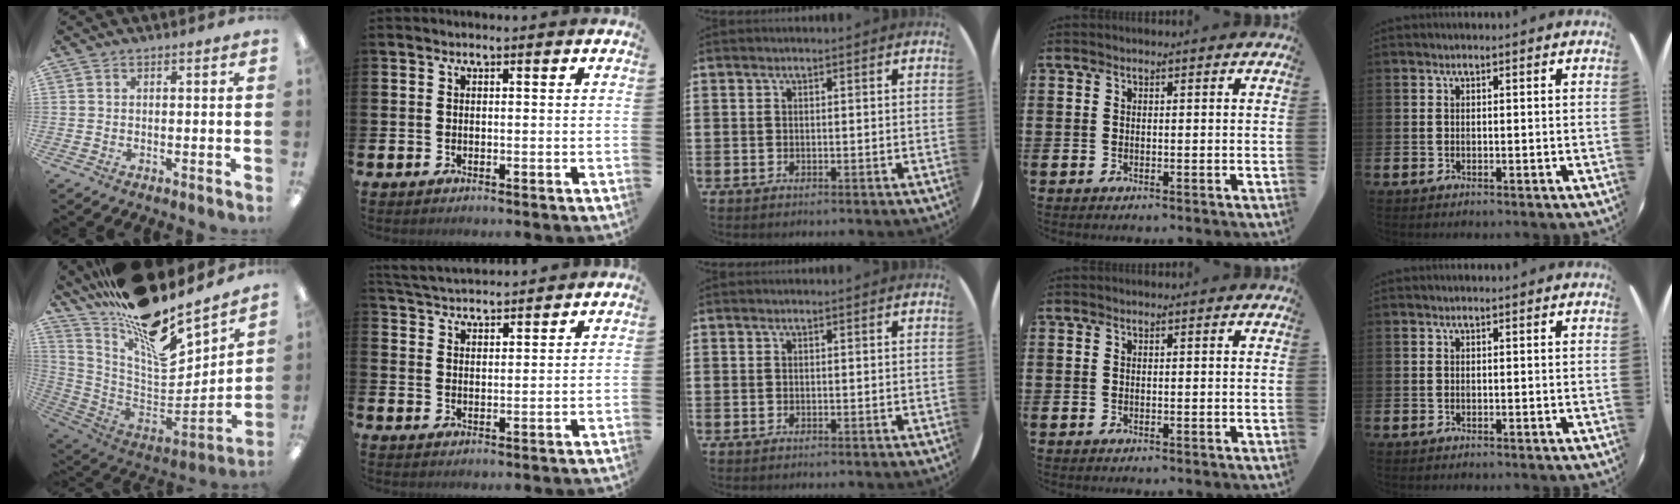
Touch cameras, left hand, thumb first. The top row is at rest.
{"thumb": {"total": 19.8, "force": [15.1, 6.7, 10.9], "torque": [-0.175, -0.126, 0.254]}, "index": {"total": 4.2, "force": [4.2, 0.5, 0.0], "torque": [-0.014, -0.022, 0.075]}}